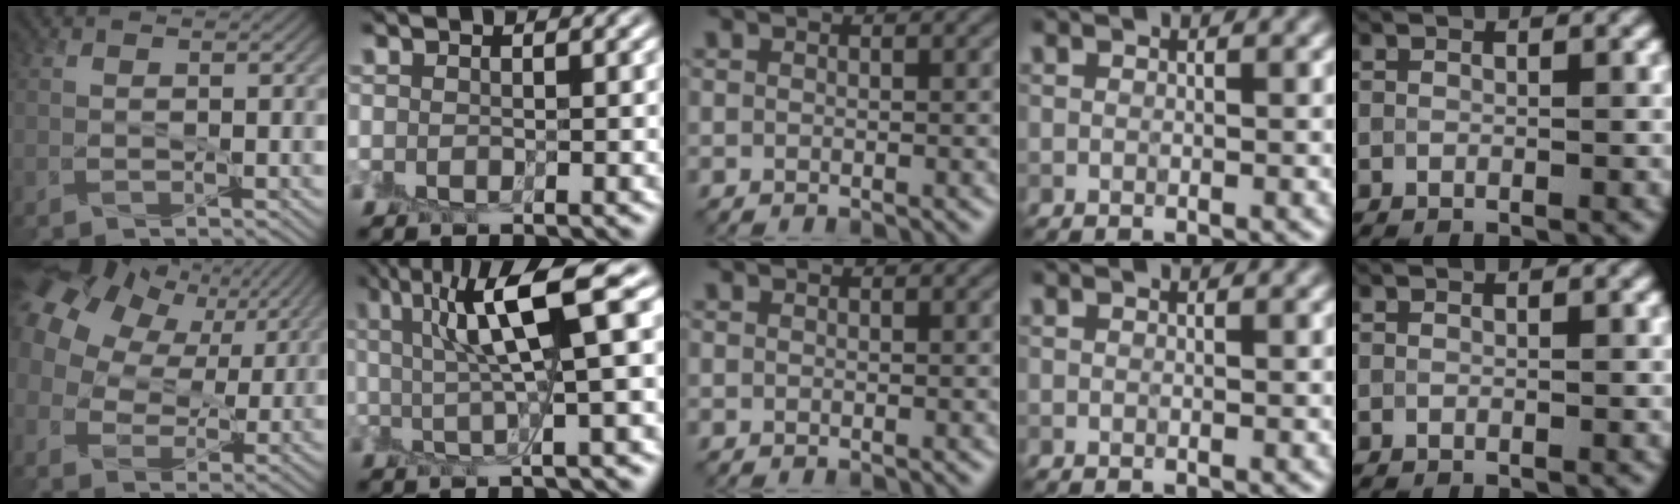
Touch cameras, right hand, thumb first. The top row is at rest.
{"thumb": {"total": 17.1, "force": [6.2, 12.0, 10.5], "torque": [-0.277, 0.026, 0.126]}, "index": {"total": 8.0, "force": [2.8, 1.3, 7.4], "torque": [-0.115, 0.010, 0.049]}}